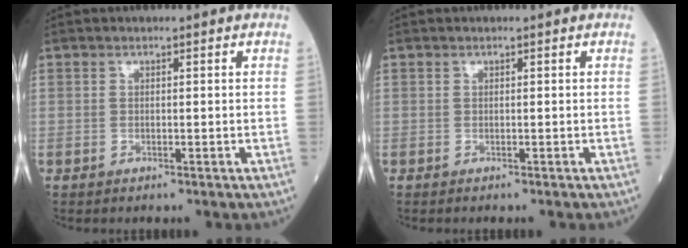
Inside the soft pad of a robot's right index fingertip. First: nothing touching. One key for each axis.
{"total": 0.5, "fx": -0.5, "fy": 0.0, "fz": 0.2, "tx": -0.001, "ty": -0.001, "tz": -0.009}